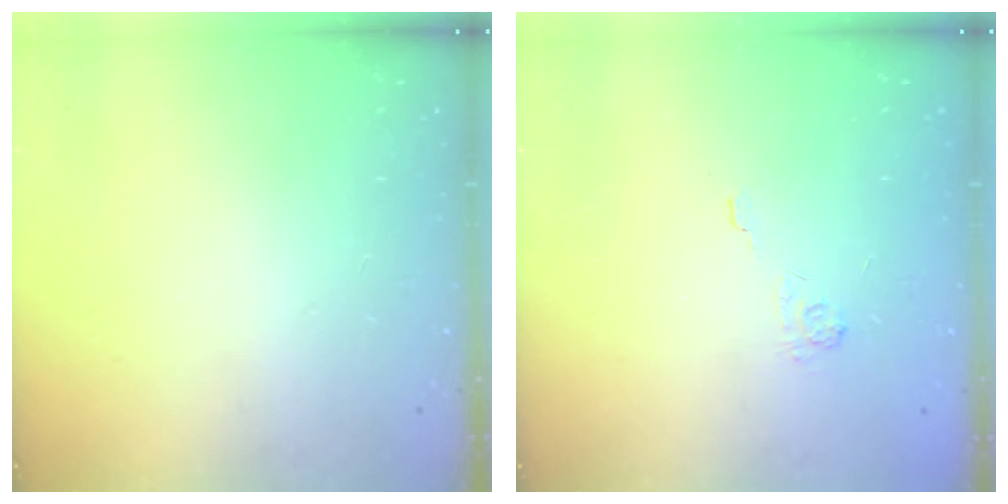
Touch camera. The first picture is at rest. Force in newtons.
{"total": 2.1, "press": 1.5, "slide": 1.4}